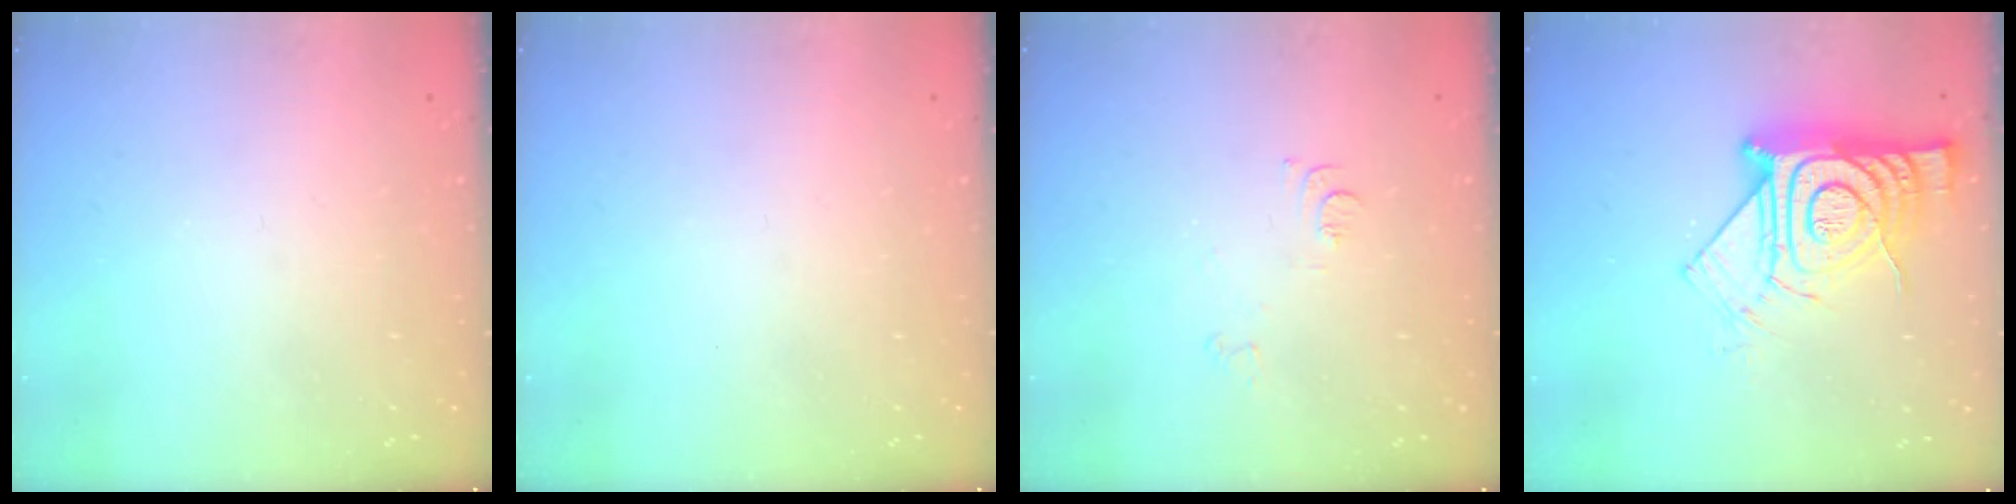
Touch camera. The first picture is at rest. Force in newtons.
{"total": 0.0}
{"total": 5.3, "press": 5.2, "slide": 0.7}
{"total": 17.4, "press": 17.3, "slide": 1.2}